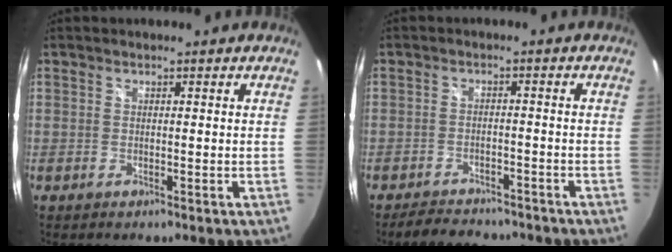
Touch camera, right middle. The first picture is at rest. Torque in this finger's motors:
{"motor_torque": [0.72, -1.17, -0.04, 0.00]}